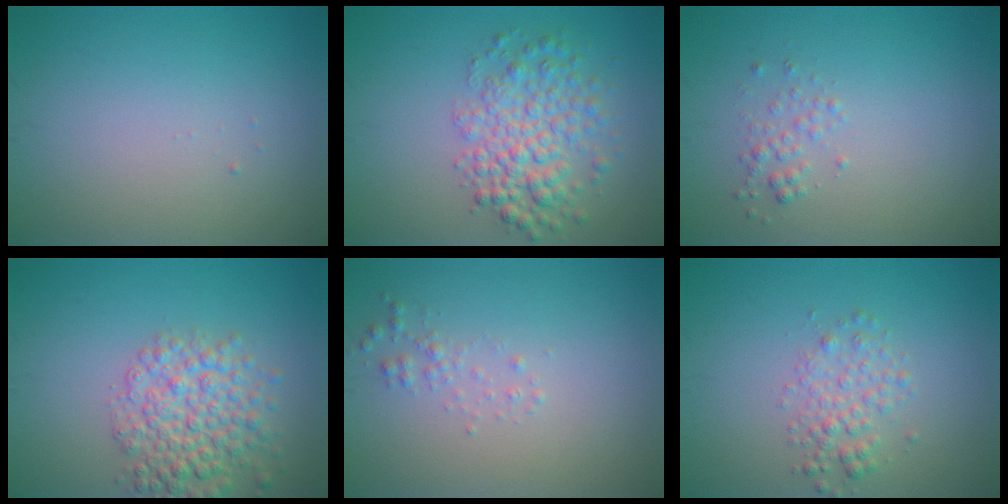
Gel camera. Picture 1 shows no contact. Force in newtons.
{"total": 5.0, "press": 5.0, "slide": 0.2}
{"total": 1.2, "press": 1.2, "slide": 0.1}
{"total": 5.3, "press": 5.3, "slide": 0.2}
{"total": 1.1, "press": 1.1, "slide": 0.0}
{"total": 2.3, "press": 2.3, "slide": 0.1}